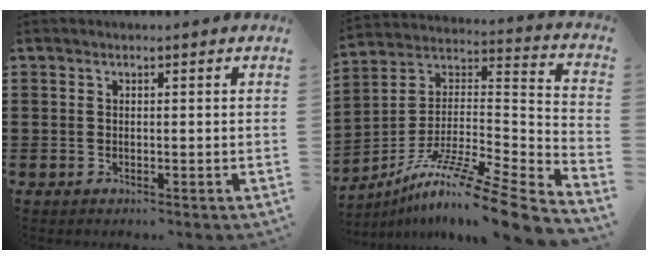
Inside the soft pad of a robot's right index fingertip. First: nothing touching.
{"total": 11.7, "force": [-9.1, 0.1, 7.4], "torque": [-0.122, 0.002, -0.171]}